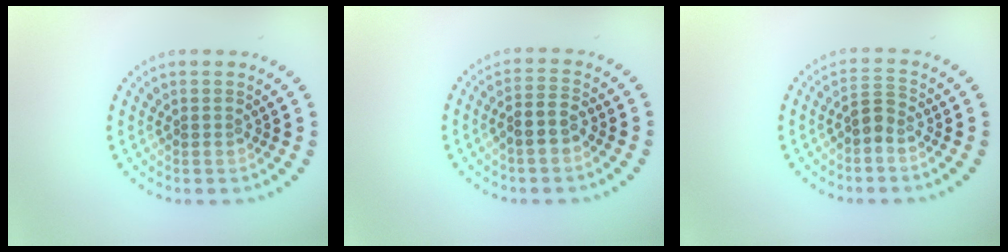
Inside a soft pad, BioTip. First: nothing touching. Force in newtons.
{"total": 2.4, "press": 2.2, "slide": 1.0}
{"total": 1.8, "press": 1.5, "slide": 1.1}